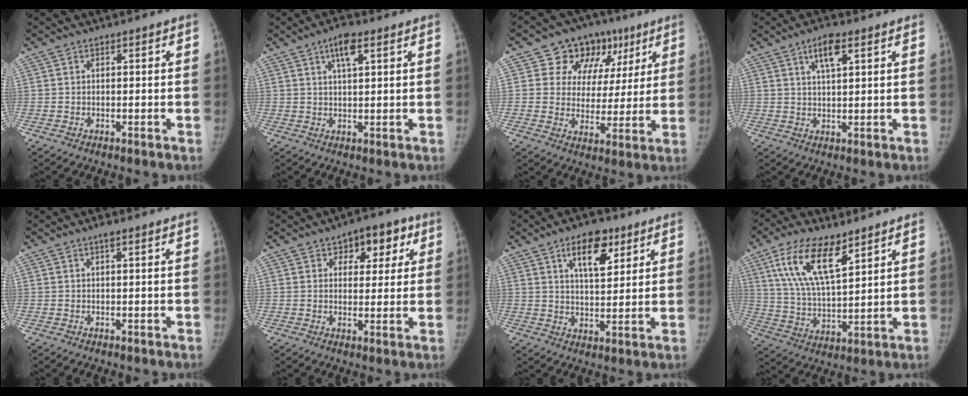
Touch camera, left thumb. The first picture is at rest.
{"total": 5.1, "force": [2.6, 1.2, 4.3], "torque": [-0.075, -0.004, 0.043]}
{"total": 14.0, "force": [7.1, 10.8, 5.4], "torque": [-0.020, -0.009, 0.102]}
{"total": 5.4, "force": [2.8, 1.3, 4.5], "torque": [-0.081, -0.007, 0.048]}
{"total": 1.4, "force": [0.6, -0.1, 1.2], "torque": [-0.027, 0.004, 0.009]}
{"total": 8.0, "force": [3.7, 5.0, 5.0], "torque": [-0.022, -0.008, 0.044]}
{"total": 9.5, "force": [5.1, 4.3, 6.8], "torque": [-0.087, -0.027, 0.082]}
{"total": 14.1, "force": [7.7, 5.0, 10.6], "torque": [-0.193, -0.031, 0.152]}